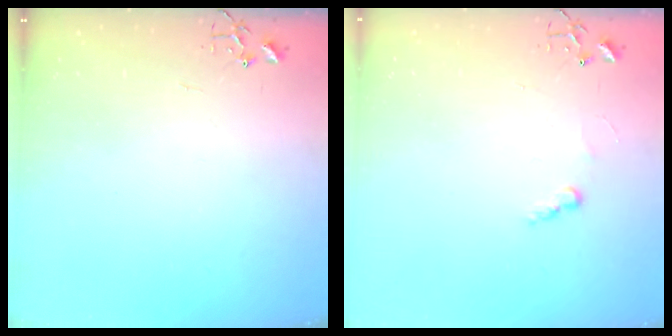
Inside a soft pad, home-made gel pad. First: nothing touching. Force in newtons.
{"total": 6.1, "press": 6.1, "slide": 0.3}